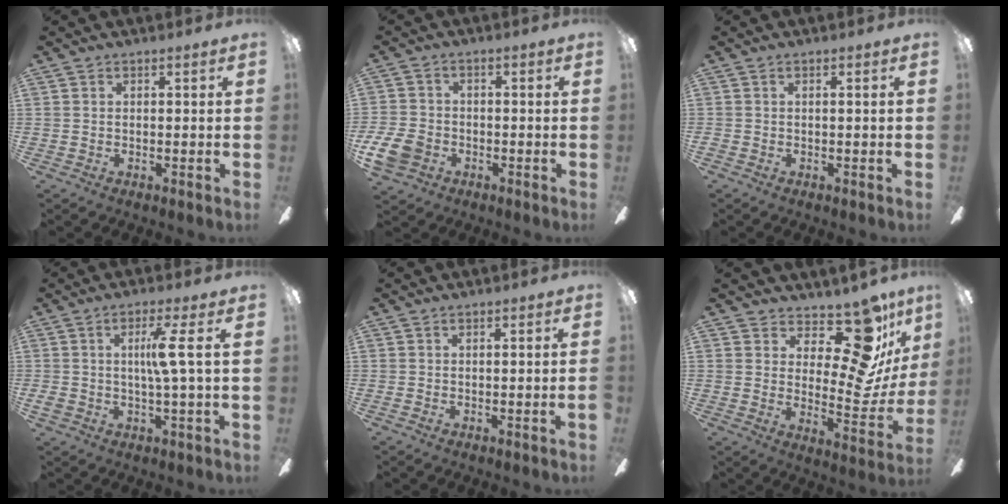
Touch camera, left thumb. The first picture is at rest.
{"total": 8.2, "force": [-3.6, 6.0, 4.3], "torque": [-0.094, 0.019, -0.068]}
{"total": 0.7, "force": [-0.1, 0.0, 0.7], "torque": [-0.012, 0.000, -0.003]}
{"total": 7.0, "force": [1.2, 0.2, 6.9], "torque": [-0.134, 0.003, 0.012]}
{"total": 1.2, "force": [-0.4, -0.3, 1.1], "torque": [-0.018, -0.003, -0.007]}
{"total": 16.2, "force": [9.7, 6.9, 10.9], "torque": [-0.155, -0.081, 0.167]}